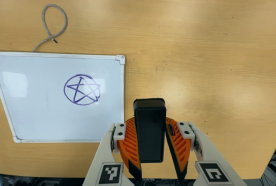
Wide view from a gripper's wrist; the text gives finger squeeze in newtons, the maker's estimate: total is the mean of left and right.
{"total": 8.8, "left": 7.9, "right": 9.8}